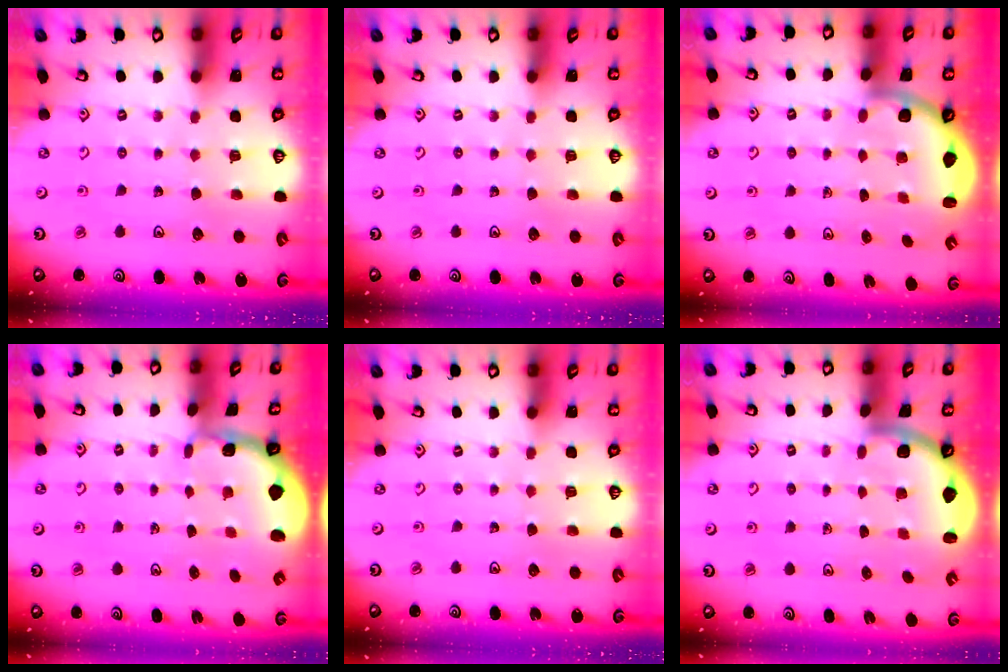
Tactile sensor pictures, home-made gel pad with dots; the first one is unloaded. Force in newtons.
{"total": 0.0}
{"total": 2.5, "press": 2.4, "slide": 0.7}
{"total": 0.8, "press": 0.8, "slide": 0.2}
{"total": 0.0}
{"total": 1.6, "press": 1.6, "slide": 0.1}